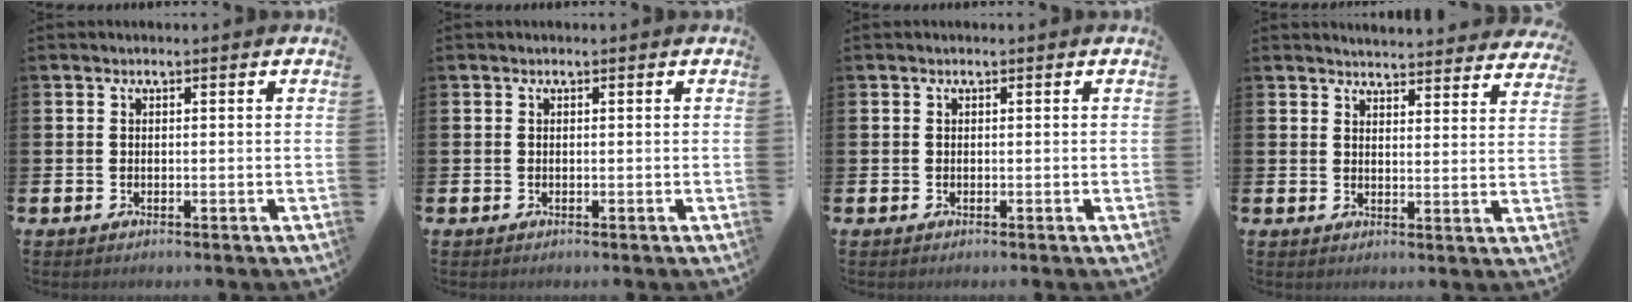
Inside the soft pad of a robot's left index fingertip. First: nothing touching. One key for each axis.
{"total": 0.0}
{"total": 0.0}
{"total": 4.3, "fx": 4.3, "fy": 0.3, "fz": -0.1, "tx": 0.002, "ty": -0.033, "tz": 0.075}